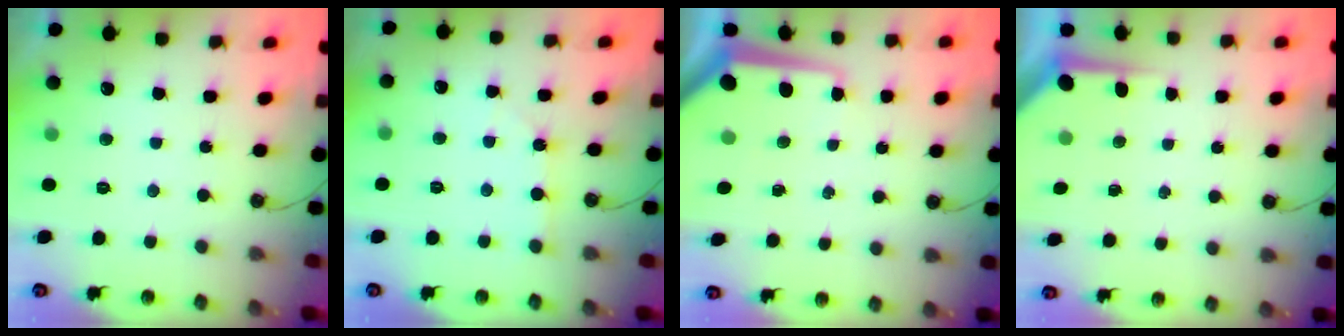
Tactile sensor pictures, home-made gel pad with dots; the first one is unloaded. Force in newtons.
{"total": 1.3, "press": 1.2, "slide": 0.2}
{"total": 7.7, "press": 7.6, "slide": 0.8}
{"total": 3.7, "press": 3.7, "slide": 0.4}